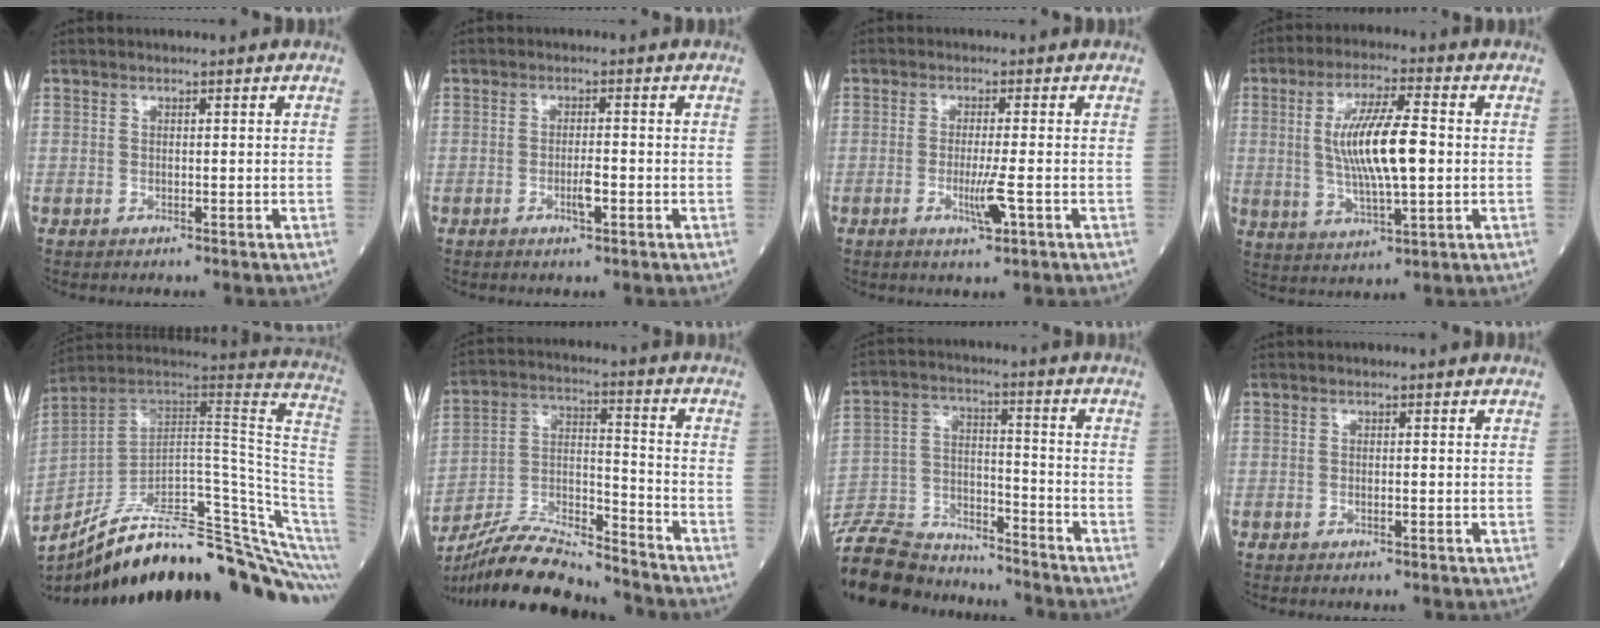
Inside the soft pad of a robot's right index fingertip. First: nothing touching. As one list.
[{"total": 2.6, "force": [-1.0, 0.4, 2.4], "torque": [-0.042, 0.000, -0.015]}, {"total": 4.1, "force": [-1.4, 0.0, 3.8], "torque": [-0.072, -0.009, -0.025]}, {"total": 11.9, "force": [0.6, 2.3, 11.7], "torque": [-0.223, 0.004, 0.014]}, {"total": 28.6, "force": [-21.9, 2.7, 18.1], "torque": [-0.160, 0.016, -0.320]}, {"total": 15.9, "force": [-14.8, 1.7, 5.5], "torque": [-0.106, 0.010, -0.268]}, {"total": 15.2, "force": [-14.4, 3.5, 3.2], "torque": [-0.061, 0.020, -0.250]}, {"total": 0.6, "force": [-0.2, 0.0, 0.5], "torque": [-0.011, 0.000, -0.003]}]